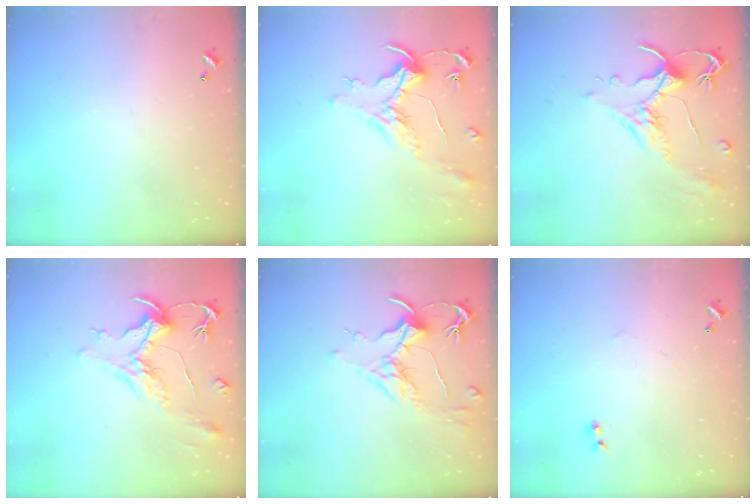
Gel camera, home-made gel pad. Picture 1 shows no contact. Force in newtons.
{"total": 1.5, "press": 1.3, "slide": 0.7}
{"total": 1.8, "press": 1.3, "slide": 1.3}
{"total": 2.2, "press": 1.8, "slide": 1.3}
{"total": 1.8, "press": 1.5, "slide": 0.9}
{"total": 1.4, "press": 1.3, "slide": 0.4}